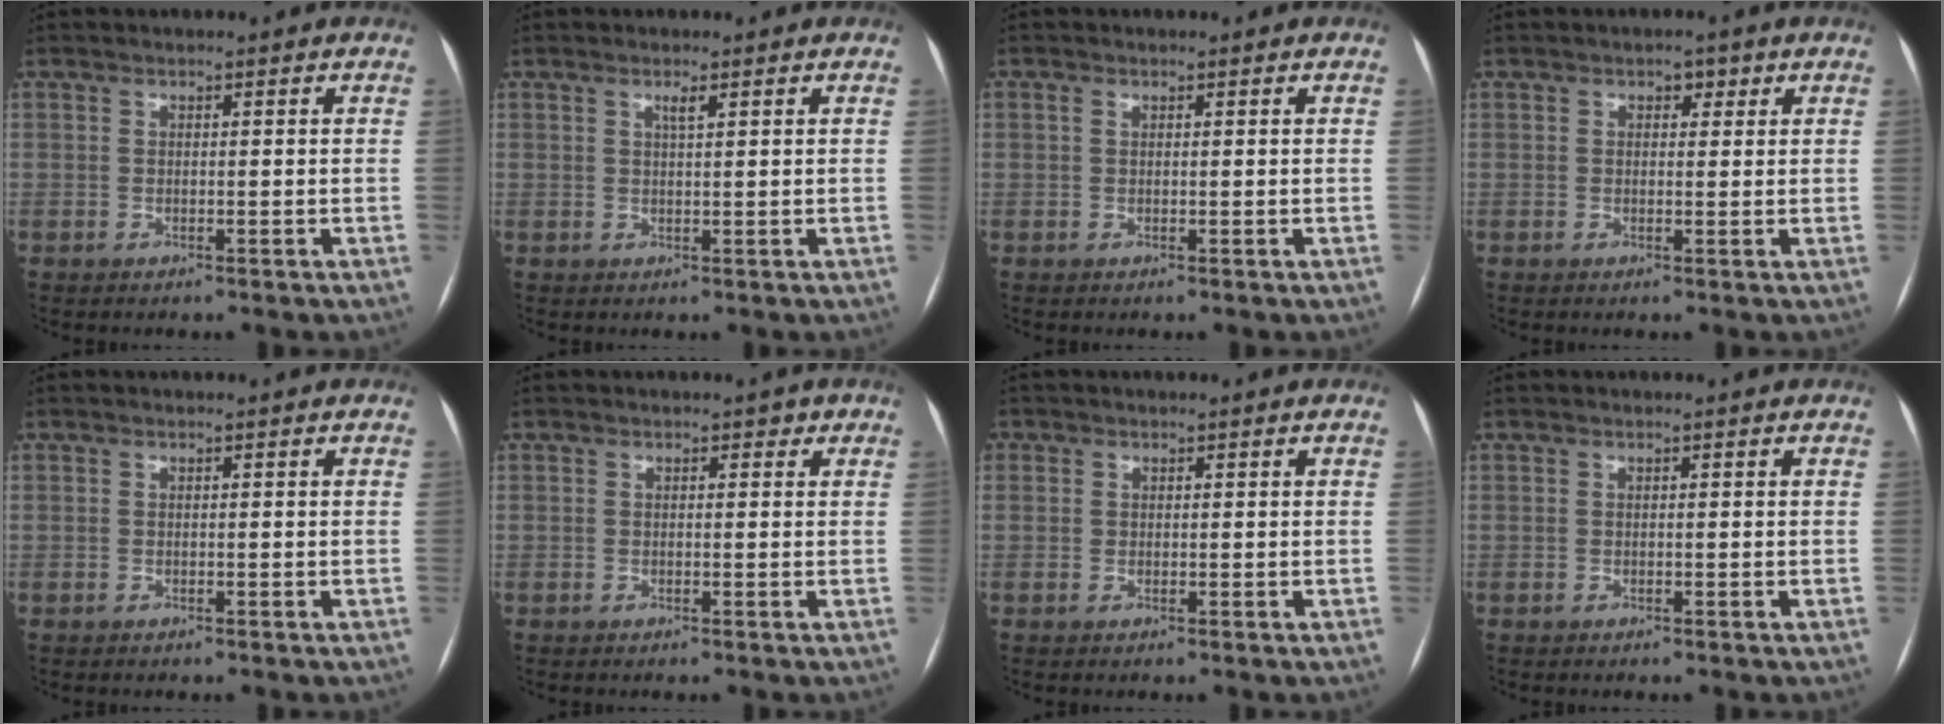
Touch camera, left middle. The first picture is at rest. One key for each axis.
{"total": 1.3, "fx": 0.7, "fy": 0.0, "fz": 1.0, "tx": -0.021, "ty": 0.001, "tz": 0.013}
{"total": 0.6, "fx": 0.3, "fy": 0.4, "fz": 0.4, "tx": -0.013, "ty": 0.009, "tz": 0.006}
{"total": 1.7, "fx": 0.9, "fy": 1.1, "fz": 1.0, "tx": -0.011, "ty": 0.007, "tz": 0.011}
{"total": 0.0}
{"total": 1.0, "fx": 0.6, "fy": 0.7, "fz": 0.4, "tx": 0.002, "ty": 0.001, "tz": 0.002}
{"total": 1.0, "fx": 0.3, "fy": 1.0, "fz": 0.1, "tx": 0.006, "ty": 0.001, "tz": 0.002}
{"total": 0.0}